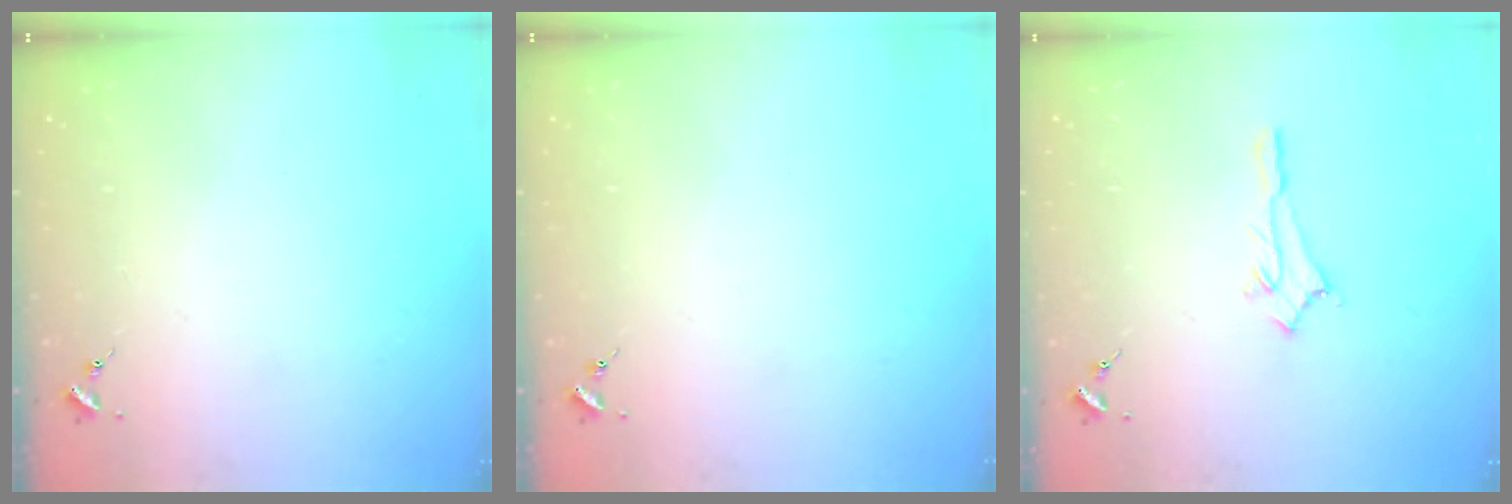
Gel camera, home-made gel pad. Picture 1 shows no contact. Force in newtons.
{"total": 0.0}
{"total": 2.9, "press": 2.8, "slide": 0.4}